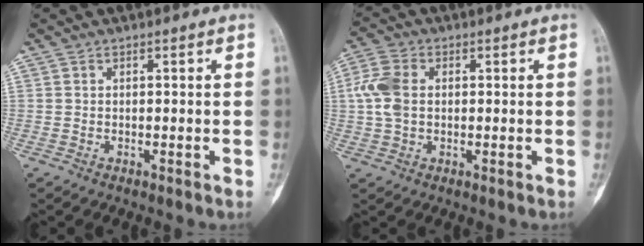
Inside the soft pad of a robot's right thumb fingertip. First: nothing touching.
{"total": 7.0, "force": [0.6, 4.8, 5.1], "torque": [-0.122, 0.014, 0.008]}